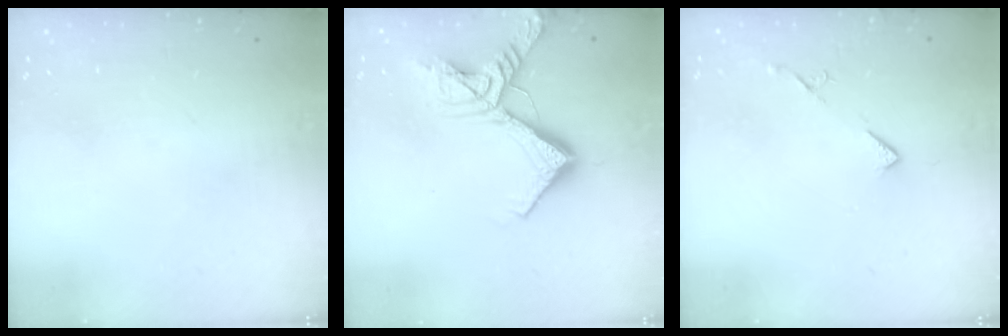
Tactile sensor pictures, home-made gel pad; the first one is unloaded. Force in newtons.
{"total": 15.4, "press": 15.3, "slide": 1.8}
{"total": 6.7, "press": 6.7, "slide": 0.9}